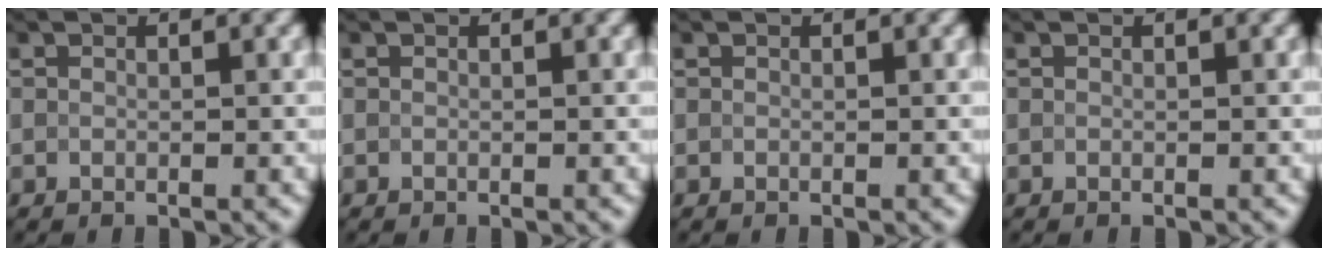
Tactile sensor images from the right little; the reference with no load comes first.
{"total": 0.0}
{"total": 0.0}
{"total": 0.0}